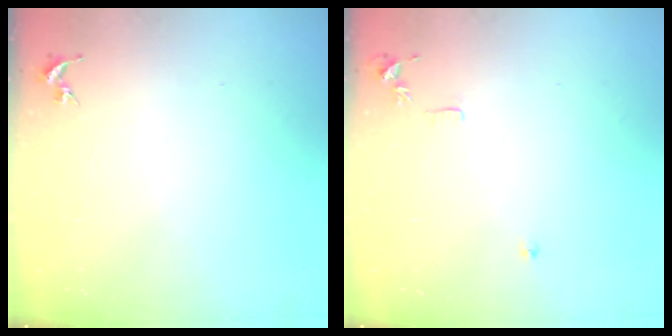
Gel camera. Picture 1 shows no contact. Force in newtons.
{"total": 7.8, "press": 7.8, "slide": 0.8}